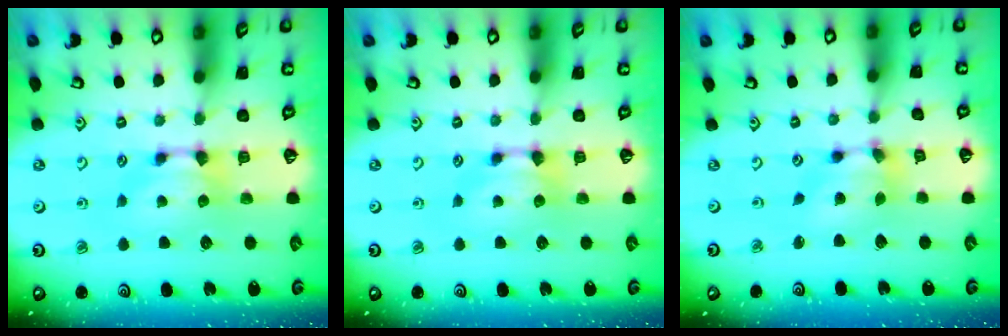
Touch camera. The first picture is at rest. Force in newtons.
{"total": 0.0}
{"total": 5.8, "press": 5.5, "slide": 1.8}